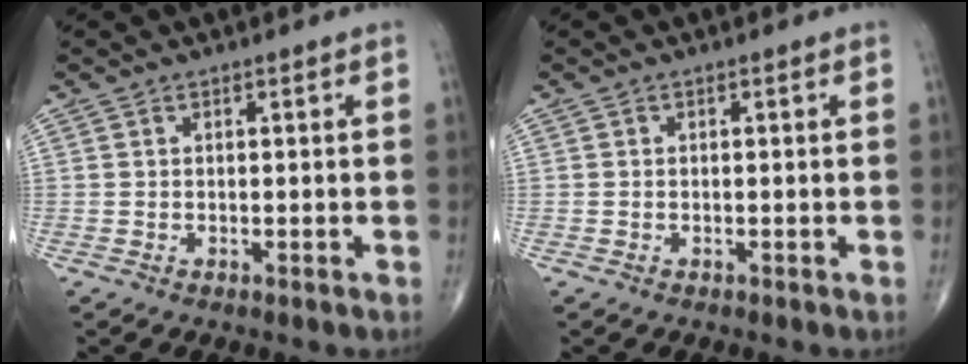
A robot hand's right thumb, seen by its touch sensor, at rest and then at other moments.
{"total": 0.0}